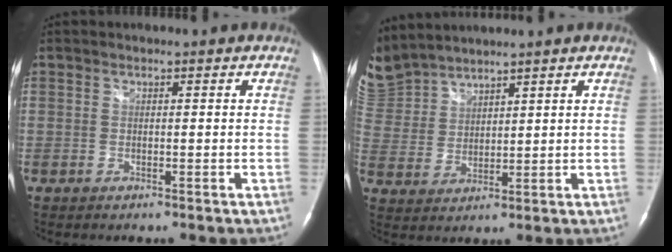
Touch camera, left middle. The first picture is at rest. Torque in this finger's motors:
{"motor_torque": [1.06, -1.07, 0.13, -0.05]}